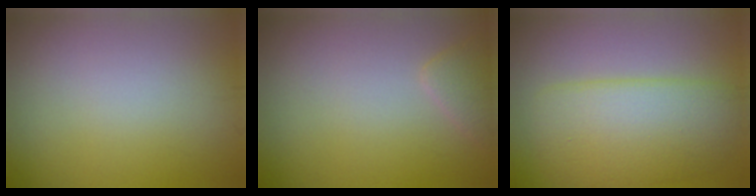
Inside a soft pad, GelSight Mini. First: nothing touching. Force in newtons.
{"total": 1.6, "press": 1.6, "slide": 0.1}
{"total": 6.3, "press": 6.3, "slide": 0.2}